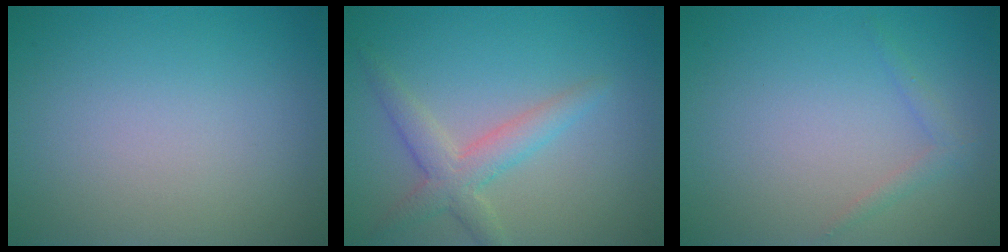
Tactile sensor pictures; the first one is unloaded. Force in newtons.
{"total": 3.2, "press": 3.2, "slide": 0.1}
{"total": 1.1, "press": 1.1, "slide": 0.1}